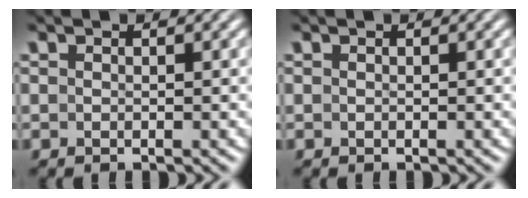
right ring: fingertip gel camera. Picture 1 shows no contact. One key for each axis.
{"total": 0.0}